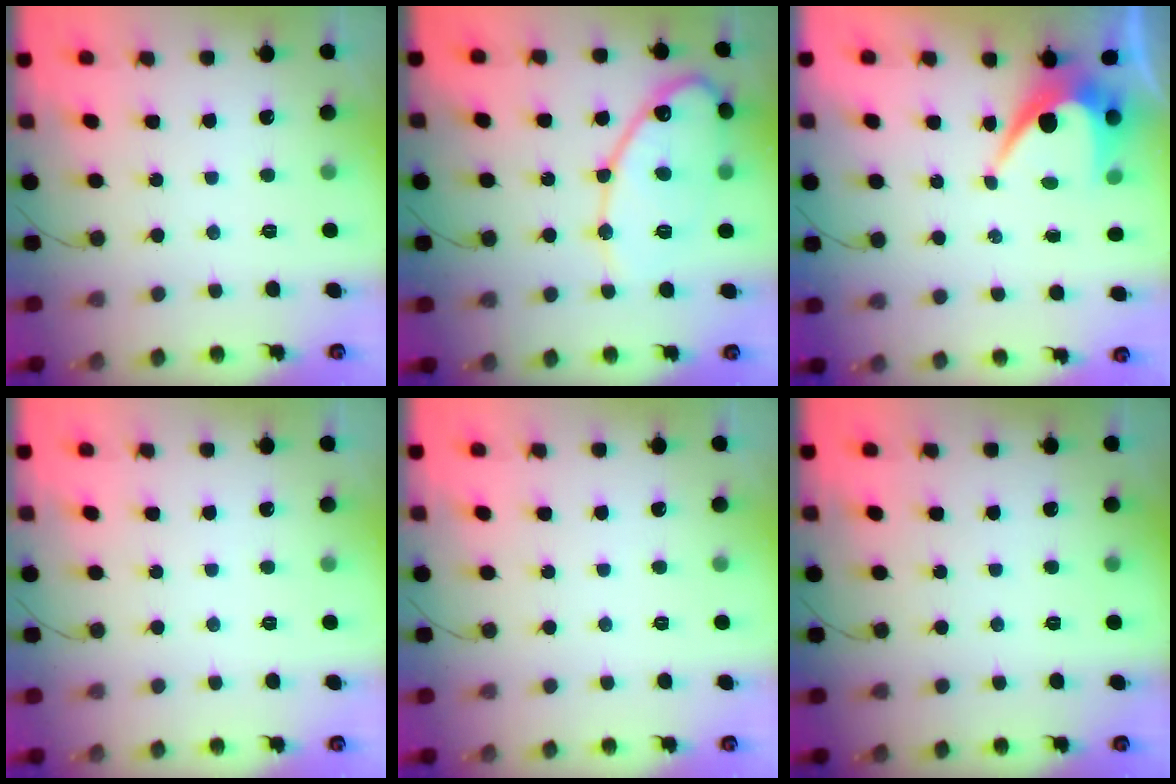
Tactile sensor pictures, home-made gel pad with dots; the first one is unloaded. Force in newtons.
{"total": 15.5, "press": 15.4, "slide": 0.7}
{"total": 6.6, "press": 6.6, "slide": 0.5}
{"total": 0.0}
{"total": 0.0}
{"total": 0.0}